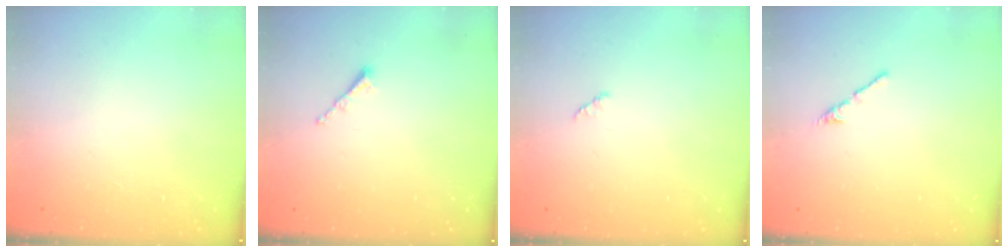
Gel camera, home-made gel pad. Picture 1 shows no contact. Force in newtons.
{"total": 1.0, "press": 0.9, "slide": 0.4}
{"total": 1.3, "press": 1.3, "slide": 0.2}
{"total": 2.7, "press": 2.6, "slide": 0.8}